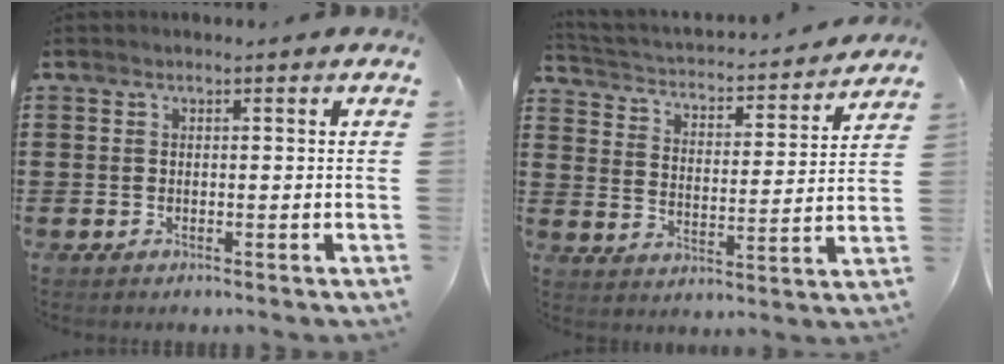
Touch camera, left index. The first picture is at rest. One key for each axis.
{"total": 2.1, "fx": 2.0, "fy": 0.5, "fz": 0.4, "tx": -0.027, "ty": -0.027, "tz": 0.020}